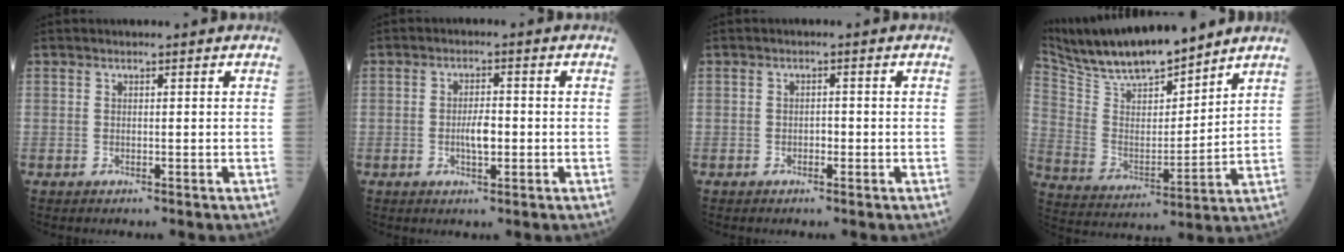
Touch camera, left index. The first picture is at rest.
{"total": 3.2, "force": [-0.8, 1.0, 3.0], "torque": [-0.055, -0.001, -0.015]}
{"total": 0.9, "force": [-0.5, 0.5, 0.5], "torque": [-0.005, 0.000, -0.012]}
{"total": 16.6, "force": [14.6, 2.7, 7.2], "torque": [-0.140, 0.003, 0.268]}